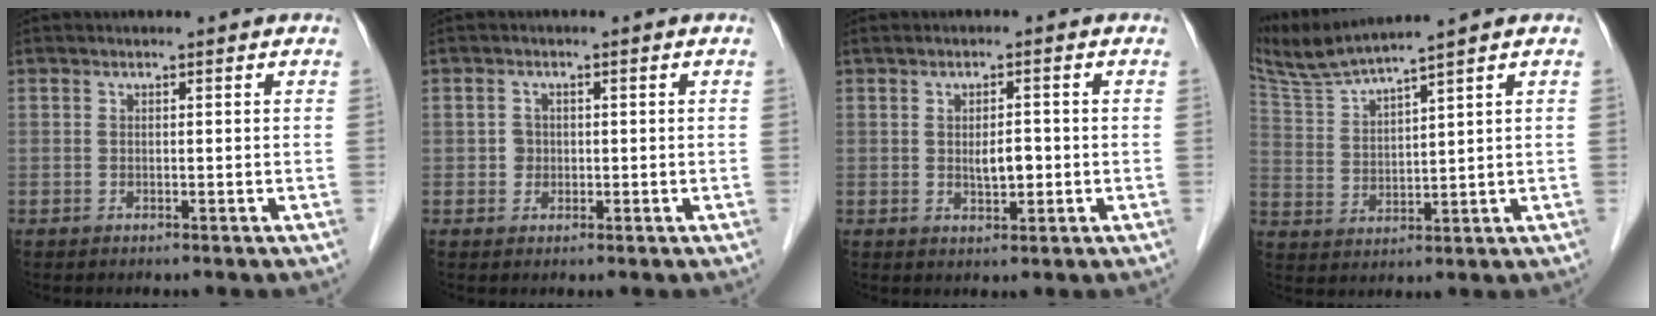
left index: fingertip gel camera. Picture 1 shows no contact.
{"total": 1.8, "force": [-0.1, 1.7, 0.5], "torque": [-0.009, 0.004, -0.001]}
{"total": 3.2, "force": [-0.2, 1.1, 2.9], "torque": [-0.052, -0.001, 0.000]}
{"total": 8.3, "force": [7.2, -1.4, 3.8], "torque": [-0.086, 0.005, 0.146]}